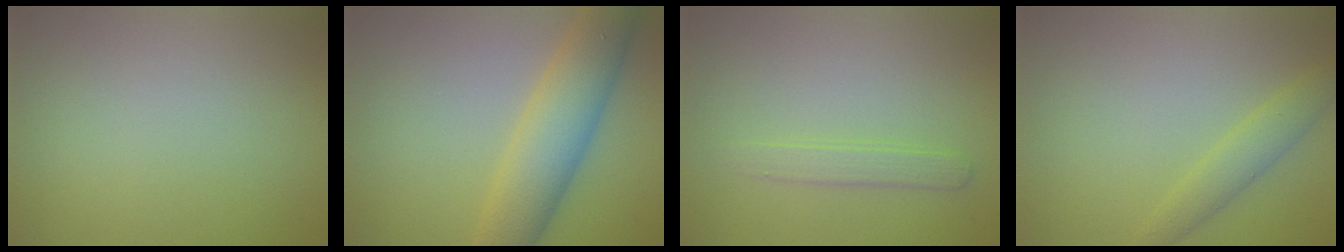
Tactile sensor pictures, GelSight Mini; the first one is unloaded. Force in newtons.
{"total": 6.8, "press": 6.8, "slide": 0.2}
{"total": 1.6, "press": 1.6, "slide": 0.1}
{"total": 2.3, "press": 2.3, "slide": 0.1}